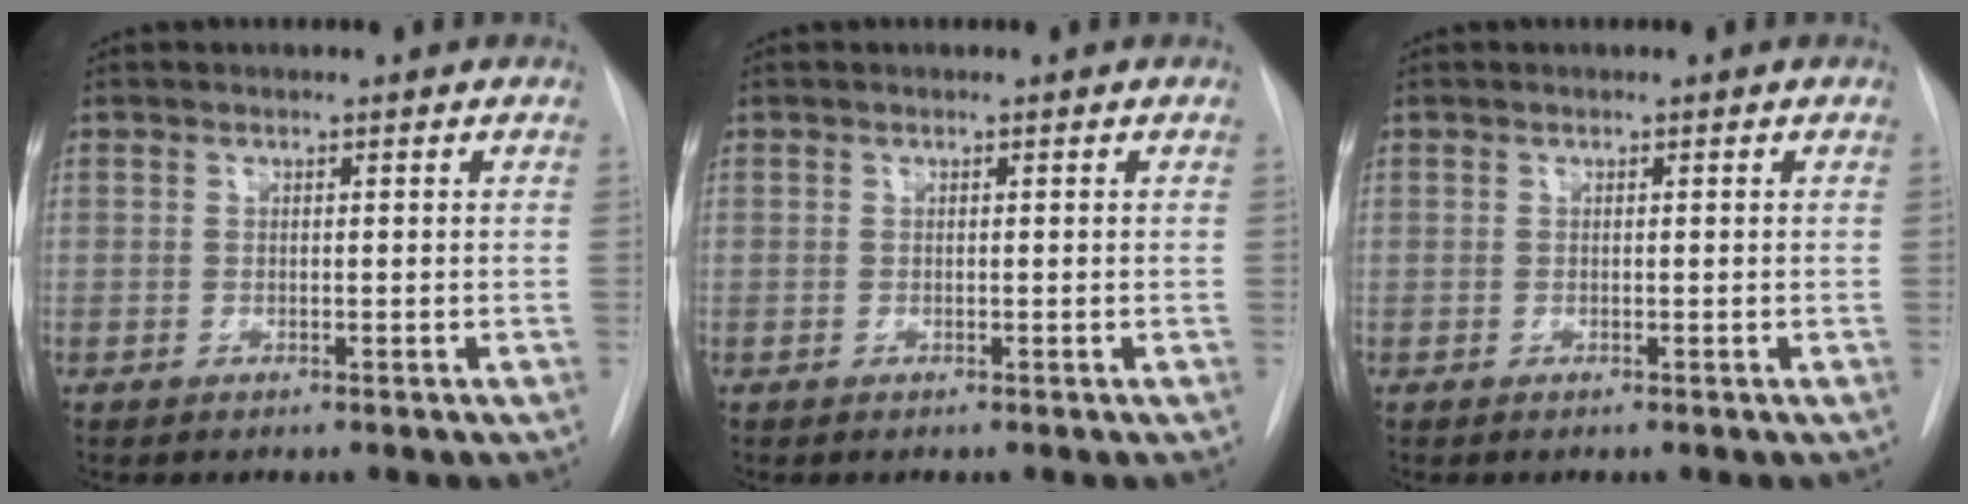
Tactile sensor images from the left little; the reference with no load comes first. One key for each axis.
{"total": 0.0}
{"total": 0.0}